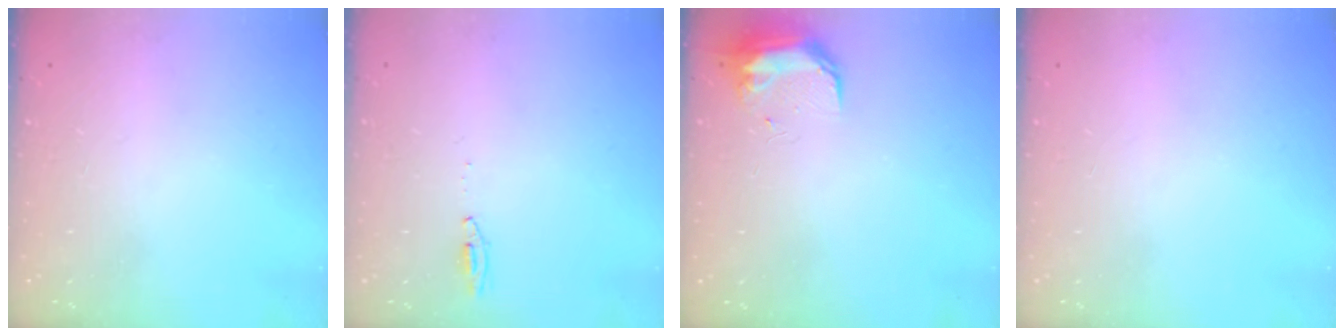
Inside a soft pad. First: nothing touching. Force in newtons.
{"total": 17.2, "press": 4.3, "slide": 16.7}
{"total": 9.1, "press": 9.0, "slide": 0.5}
{"total": 0.0}